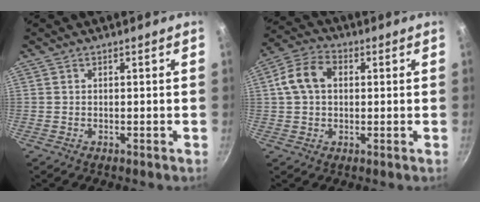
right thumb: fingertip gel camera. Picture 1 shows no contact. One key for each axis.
{"total": 8.6, "fx": 1.3, "fy": 6.1, "fz": 5.8, "tx": -0.110, "ty": 0.025, "tz": 0.019}